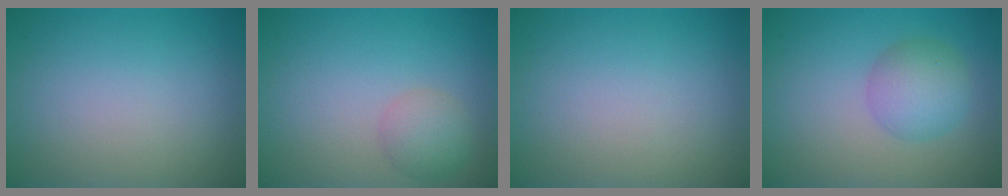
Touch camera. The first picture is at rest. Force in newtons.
{"total": 2.5, "press": 2.5, "slide": 0.1}
{"total": 0.0}
{"total": 3.7, "press": 3.7, "slide": 0.2}